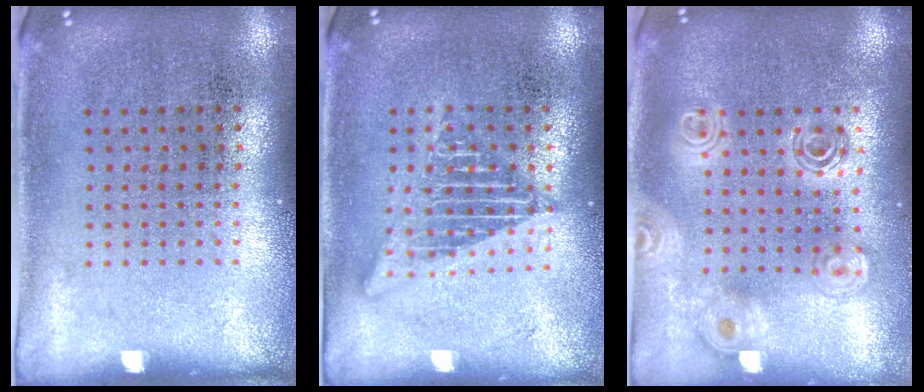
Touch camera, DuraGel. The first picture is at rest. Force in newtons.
{"total": 2.7, "press": 2.7, "slide": 0.3}
{"total": 1.8, "press": 1.6, "slide": 0.9}